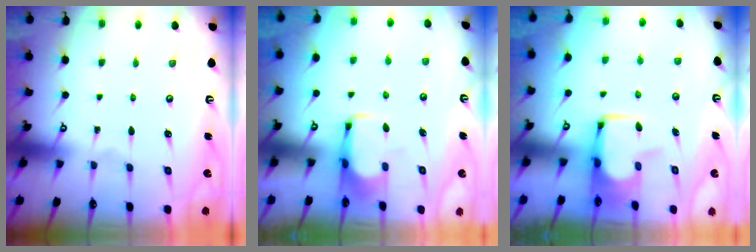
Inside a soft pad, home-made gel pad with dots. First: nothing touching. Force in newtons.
{"total": 1.4, "press": 1.3, "slide": 0.5}
{"total": 2.7, "press": 2.7, "slide": 0.5}